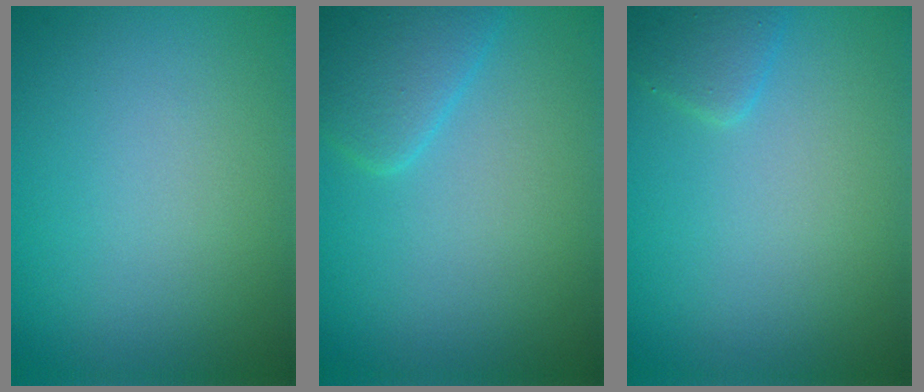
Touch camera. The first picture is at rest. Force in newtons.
{"total": 2.9, "press": 2.9, "slide": 0.2}
{"total": 1.5, "press": 1.5, "slide": 0.1}